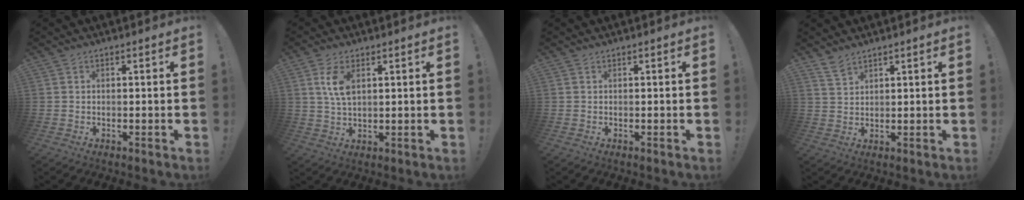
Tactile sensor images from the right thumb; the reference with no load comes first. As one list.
[{"total": 6.7, "force": [2.4, 3.2, 5.3], "torque": [-0.108, -0.008, 0.039]}, {"total": 0.0}, {"total": 3.8, "force": [3.3, 1.2, 1.6], "torque": [-0.026, -0.022, 0.061]}]